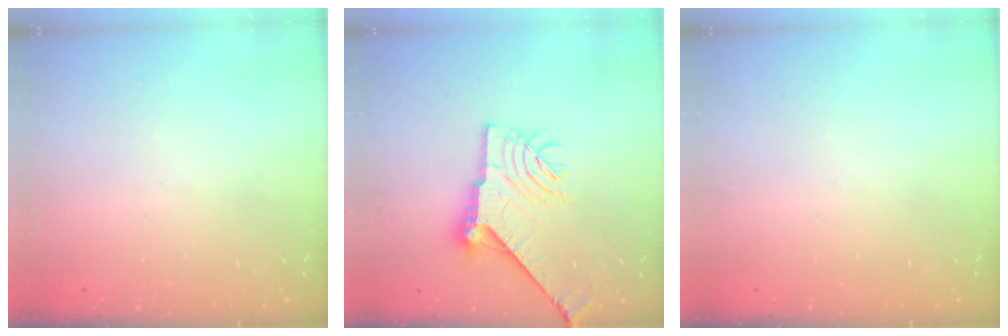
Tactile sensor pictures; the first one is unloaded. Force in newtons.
{"total": 14.0, "press": 13.9, "slide": 0.9}
{"total": 0.0}